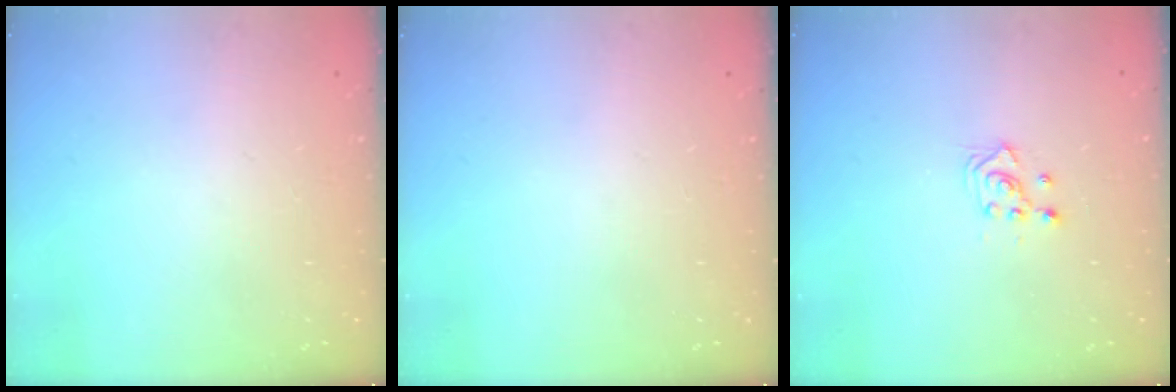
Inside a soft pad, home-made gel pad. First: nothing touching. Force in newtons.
{"total": 0.0}
{"total": 2.4, "press": 2.2, "slide": 0.8}